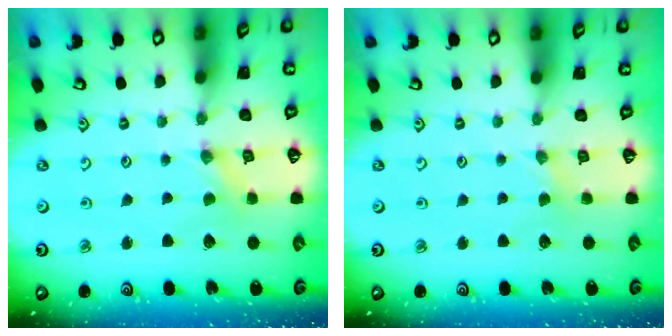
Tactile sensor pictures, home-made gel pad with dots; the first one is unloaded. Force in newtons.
{"total": 1.7, "press": 1.6, "slide": 0.4}